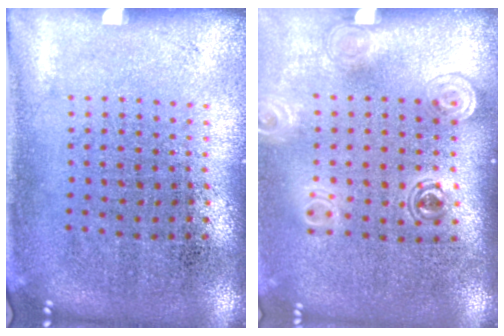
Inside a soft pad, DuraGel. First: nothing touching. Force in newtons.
{"total": 1.4, "press": 1.2, "slide": 0.8}